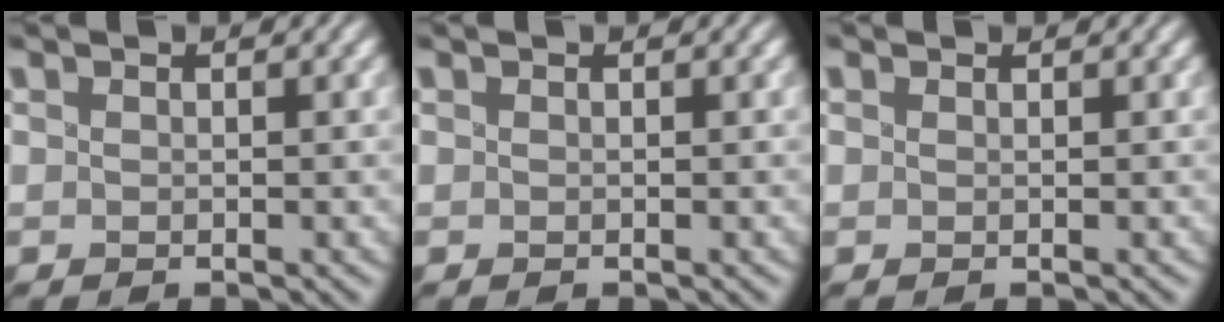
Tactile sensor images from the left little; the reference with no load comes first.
{"total": 0.0}
{"total": 0.0}